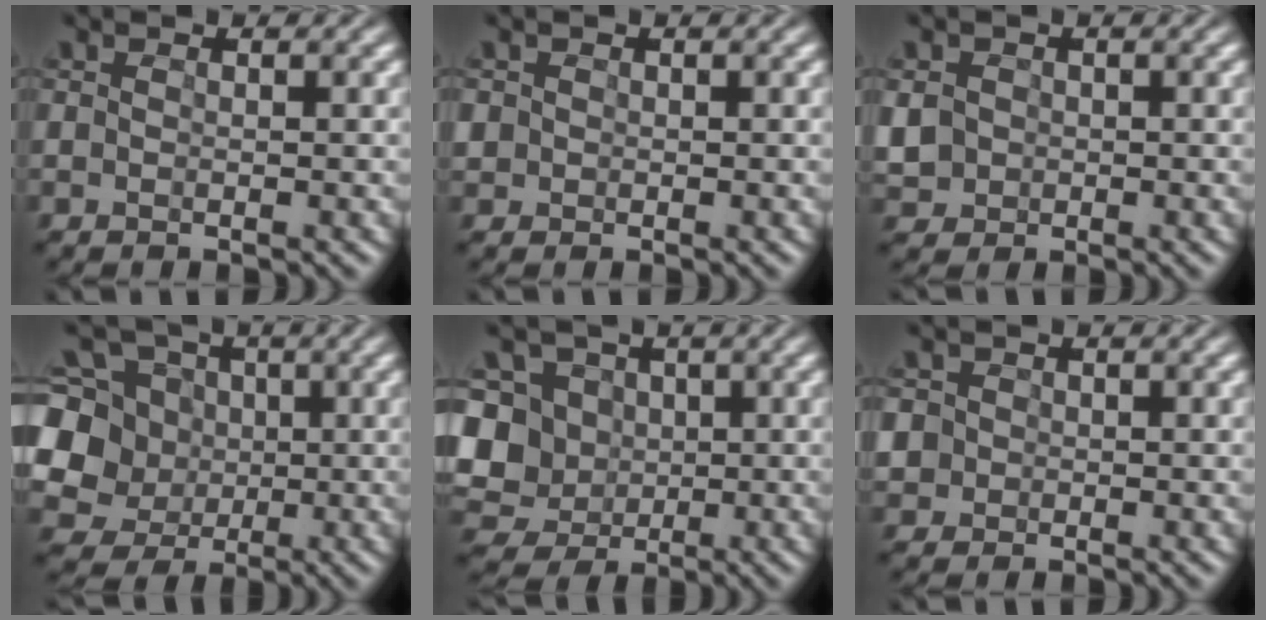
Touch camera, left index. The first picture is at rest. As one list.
[{"total": 2.3, "force": [0.2, 2.2, 0.6], "torque": [-0.013, 0.025, -0.002]}, {"total": 4.1, "force": [-0.8, 3.8, 1.2], "torque": [-0.047, 0.011, -0.011]}, {"total": 10.6, "force": [0.7, 9.6, 4.3], "torque": [-0.166, 0.027, 0.009]}, {"total": 12.7, "force": [1.1, 11.5, 5.1], "torque": [-0.159, 0.023, 0.010]}, {"total": 5.1, "force": [-0.1, 4.9, 1.5], "torque": [-0.049, 0.027, -0.018]}]